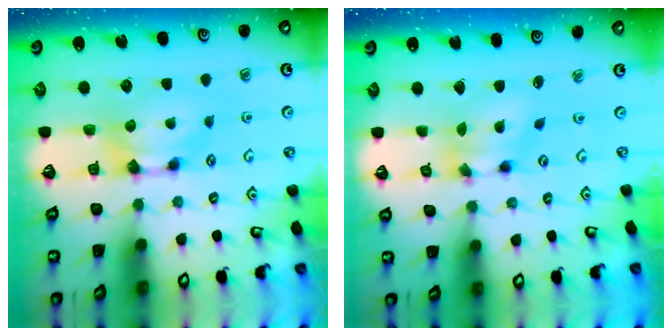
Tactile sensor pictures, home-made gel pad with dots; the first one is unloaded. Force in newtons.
{"total": 4.3, "press": 3.9, "slide": 1.9}